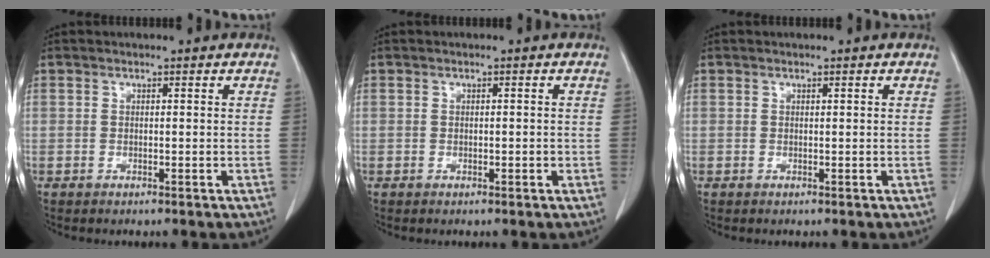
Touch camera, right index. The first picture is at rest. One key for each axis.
{"total": 0.9, "fx": -0.1, "fy": 0.4, "fz": 0.8, "tx": -0.015, "ty": 0.002, "tz": 0.000}
{"total": 0.0}